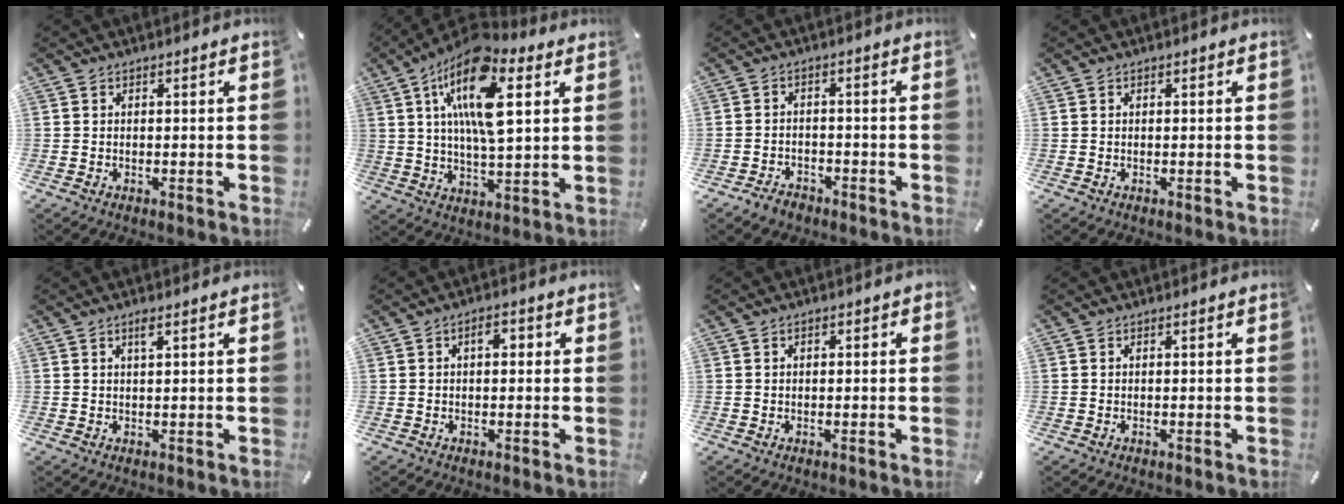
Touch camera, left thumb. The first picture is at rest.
{"total": 17.4, "force": [7.2, 7.5, 14.0], "torque": [-0.262, -0.015, 0.117]}
{"total": 3.2, "force": [-2.5, 1.7, 0.8], "torque": [-0.013, 0.014, -0.050]}
{"total": 0.0}
{"total": 1.7, "force": [0.9, 0.4, 1.4], "torque": [-0.030, 0.001, 0.014]}
{"total": 3.1, "force": [0.6, 1.6, 2.6], "torque": [-0.037, 0.006, 0.003]}
{"total": 1.0, "force": [-0.1, 0.9, 0.5], "torque": [-0.010, 0.007, -0.005]}
{"total": 0.0}